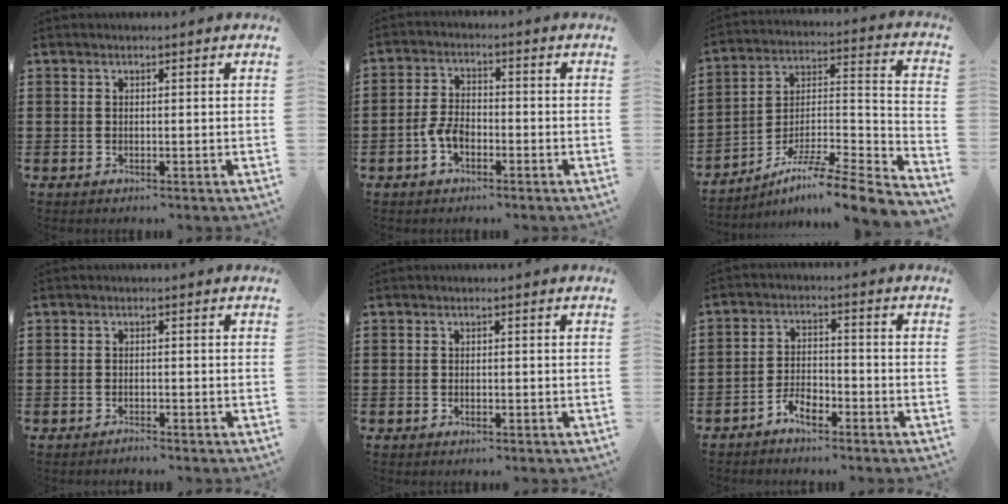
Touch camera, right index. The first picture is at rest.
{"total": 4.1, "force": [-2.1, 2.1, 2.8], "torque": [-0.073, -0.004, -0.044]}
{"total": 7.6, "force": [-6.1, 0.6, 4.6], "torque": [-0.069, -0.002, -0.120]}
{"total": 1.0, "force": [-1.0, 0.1, 0.3], "torque": [-0.009, -0.001, -0.019]}
{"total": 0.5, "force": [-0.3, 0.1, 0.4], "torque": [-0.011, -0.006, -0.004]}
{"total": 3.8, "force": [-3.0, 1.3, 1.8], "torque": [-0.042, 0.007, -0.061]}